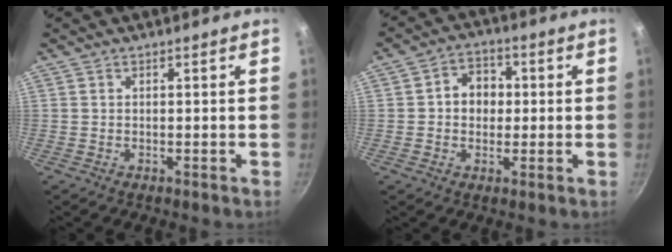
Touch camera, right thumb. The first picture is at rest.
{"total": 6.7, "force": [0.4, 5.6, 3.7], "torque": [-0.023, 0.010, -0.003]}